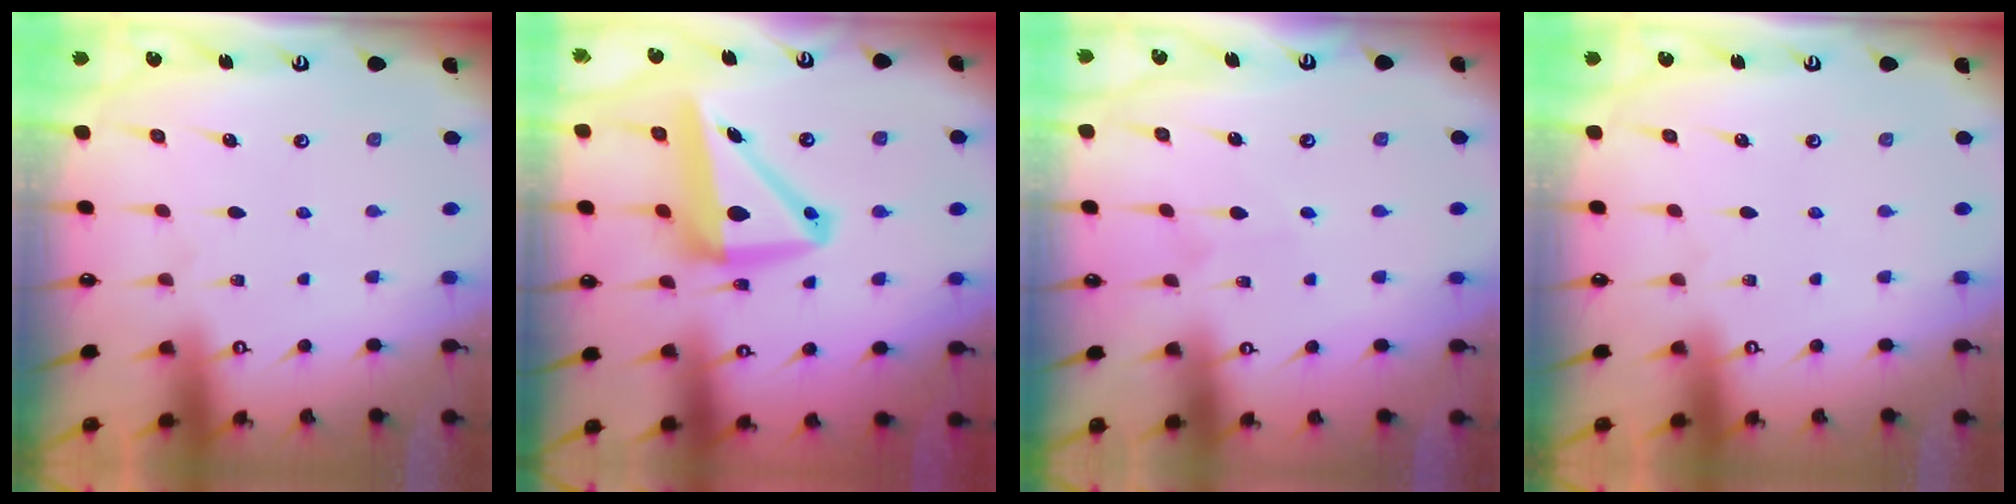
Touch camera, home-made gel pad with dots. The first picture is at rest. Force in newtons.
{"total": 11.9, "press": 11.7, "slide": 2.3}
{"total": 1.3, "press": 1.3, "slide": 0.1}
{"total": 0.0}